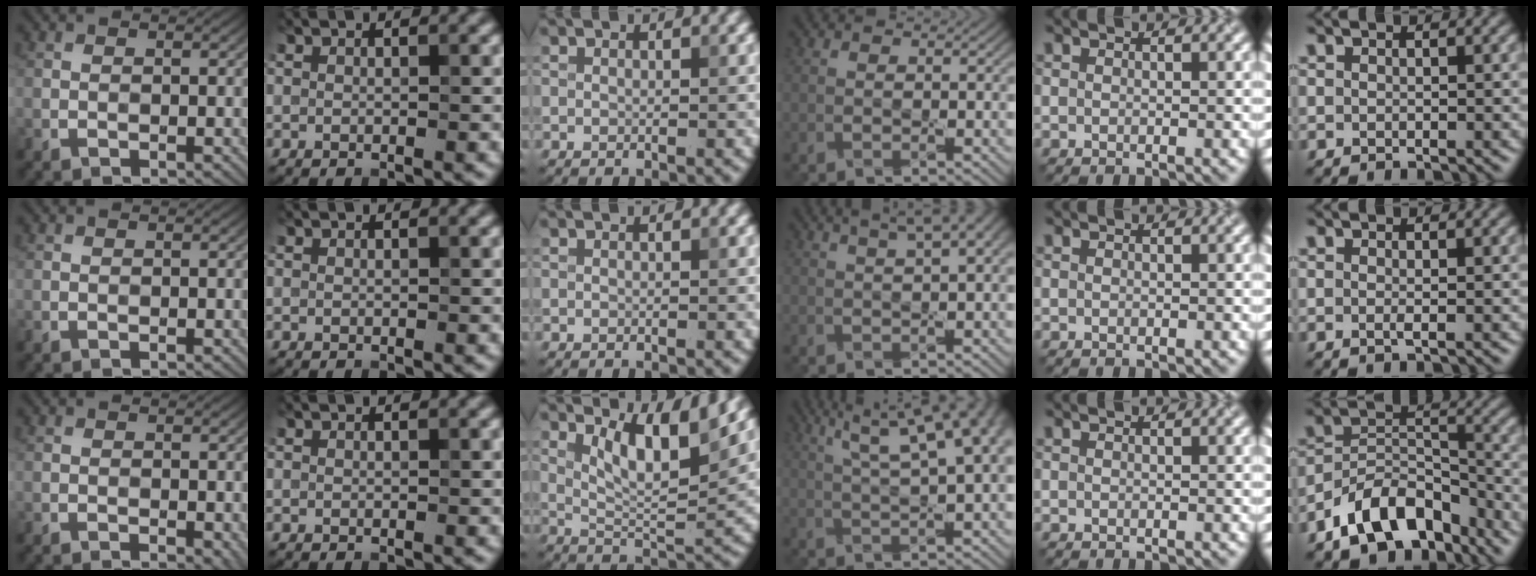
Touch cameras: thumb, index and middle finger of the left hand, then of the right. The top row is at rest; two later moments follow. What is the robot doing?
{"motion": "pour", "object": "sugar"}